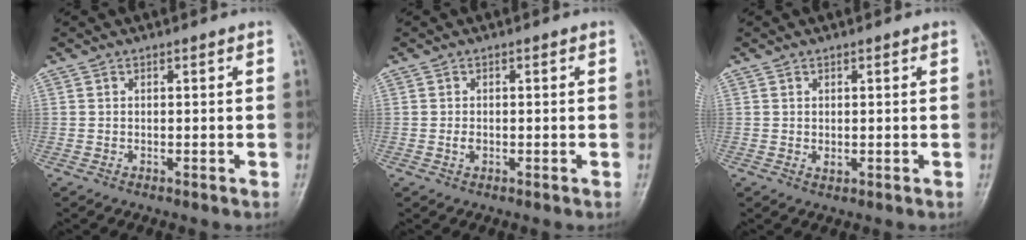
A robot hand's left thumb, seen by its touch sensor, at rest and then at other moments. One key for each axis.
{"total": 1.3, "fx": -0.2, "fy": 0.8, "fz": 0.9, "tx": -0.016, "ty": -0.001, "tz": -0.005}
{"total": 1.4, "fx": 0.1, "fy": 0.8, "fz": 1.1, "tx": -0.013, "ty": -0.003, "tz": 0.005}